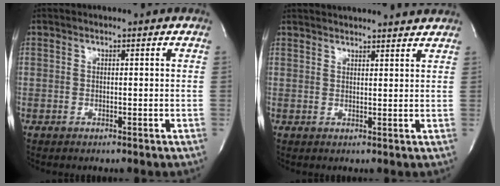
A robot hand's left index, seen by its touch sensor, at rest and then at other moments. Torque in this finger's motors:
{"motor_torque": [-0.16, 0.00, 0.35, 0.07]}